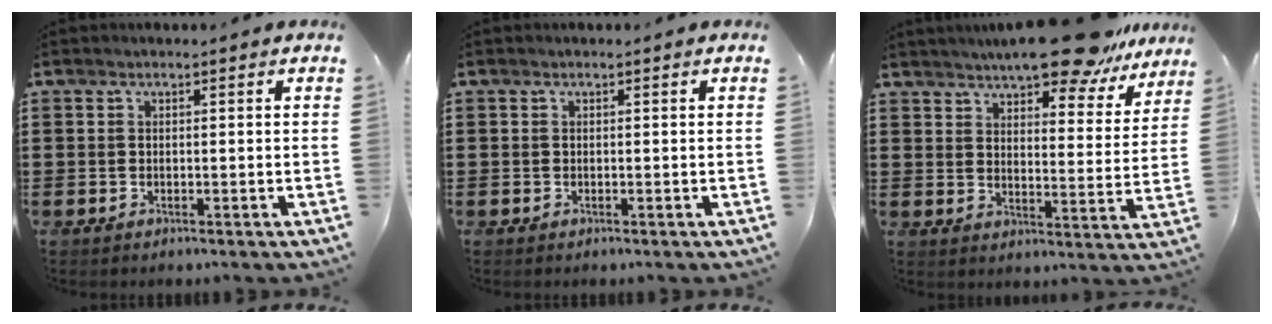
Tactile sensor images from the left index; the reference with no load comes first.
{"total": 0.0}
{"total": 10.9, "force": [9.7, 1.7, 4.7], "torque": [-0.083, -0.048, 0.173]}